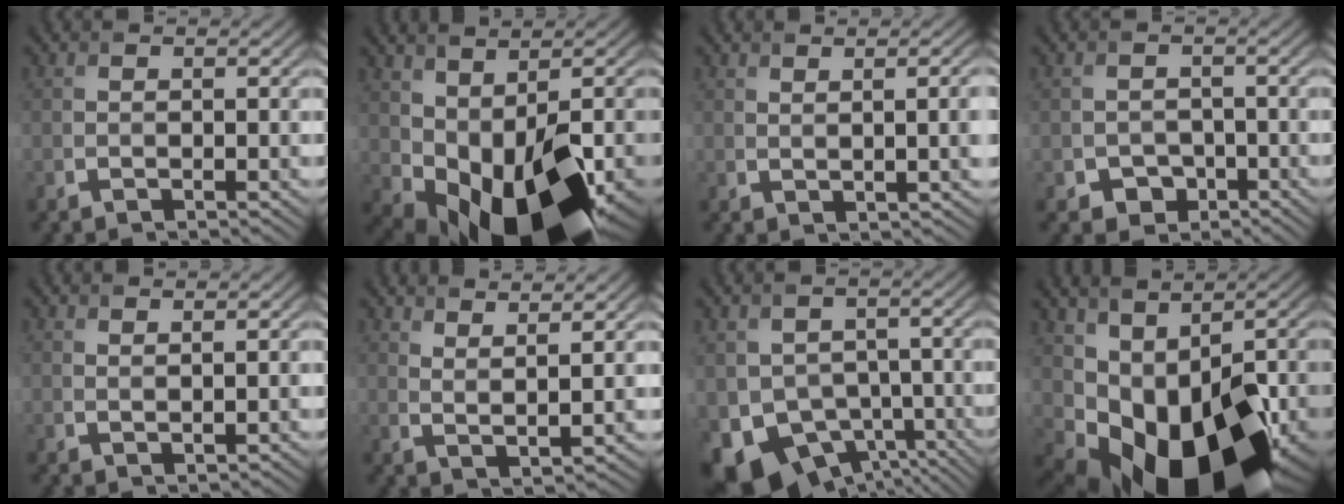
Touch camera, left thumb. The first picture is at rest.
{"total": 13.6, "force": [-2.8, 7.1, 11.2], "torque": [-0.201, -0.030, -0.027]}
{"total": 3.5, "force": [1.2, 0.6, 3.2], "torque": [-0.042, 0.011, 0.022]}
{"total": 2.3, "force": [-1.5, 1.8, 0.0], "torque": [0.006, -0.003, -0.028]}
{"total": 1.2, "force": [1.2, -0.1, 0.2], "torque": [-0.004, -0.001, 0.023]}
{"total": 5.1, "force": [4.3, 0.7, 2.6], "torque": [-0.045, -0.011, 0.078]}
{"total": 9.0, "force": [-3.9, 6.9, 4.3], "torque": [-0.095, -0.027, -0.069]}
{"total": 14.5, "force": [-2.4, 8.9, 11.2], "torque": [-0.195, -0.039, -0.012]}